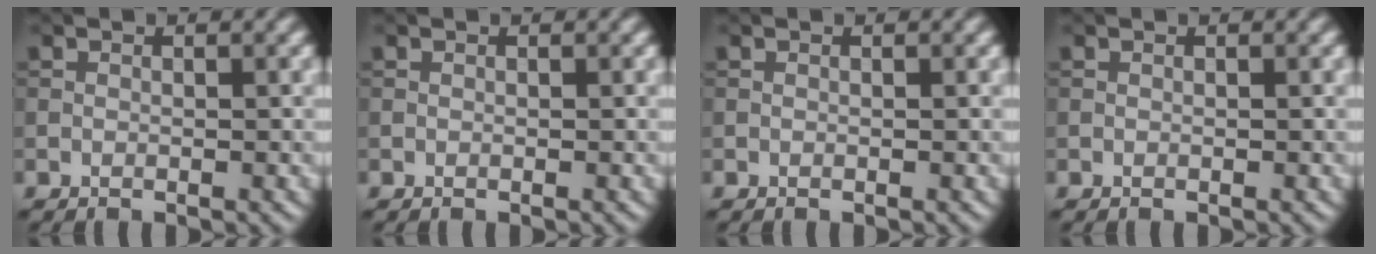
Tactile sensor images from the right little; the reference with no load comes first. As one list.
[{"total": 0.0}, {"total": 0.0}, {"total": 0.0}]